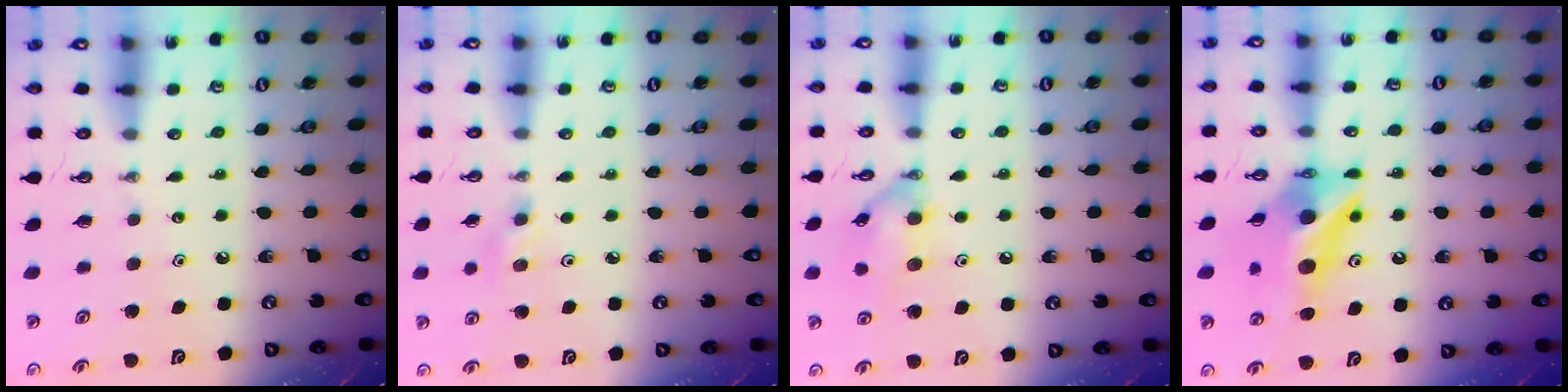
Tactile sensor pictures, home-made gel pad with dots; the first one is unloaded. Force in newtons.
{"total": 2.8, "press": 2.7, "slide": 0.8}
{"total": 11.6, "press": 11.6, "slide": 0.4}
{"total": 13.1, "press": 13.1, "slide": 1.3}